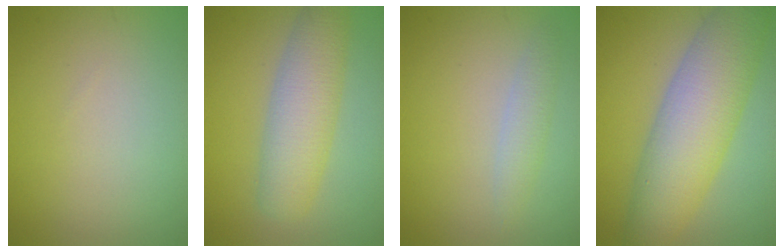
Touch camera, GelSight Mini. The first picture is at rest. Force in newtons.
{"total": 5.5, "press": 5.5, "slide": 0.1}
{"total": 1.7, "press": 1.7, "slide": 0.1}
{"total": 8.7, "press": 8.6, "slide": 0.3}